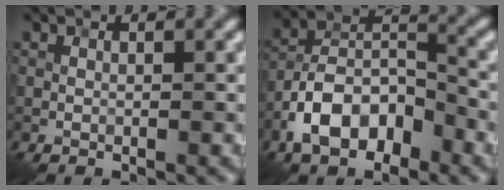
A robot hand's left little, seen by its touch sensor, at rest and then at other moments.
{"total": 8.1, "force": [-4.1, 4.1, 5.5], "torque": [-0.098, 0.009, -0.084]}